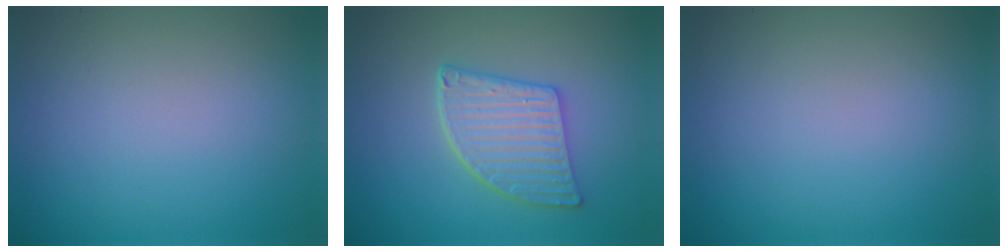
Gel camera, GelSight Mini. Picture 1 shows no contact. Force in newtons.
{"total": 5.1, "press": 4.2, "slide": 3.0}
{"total": 0.0}